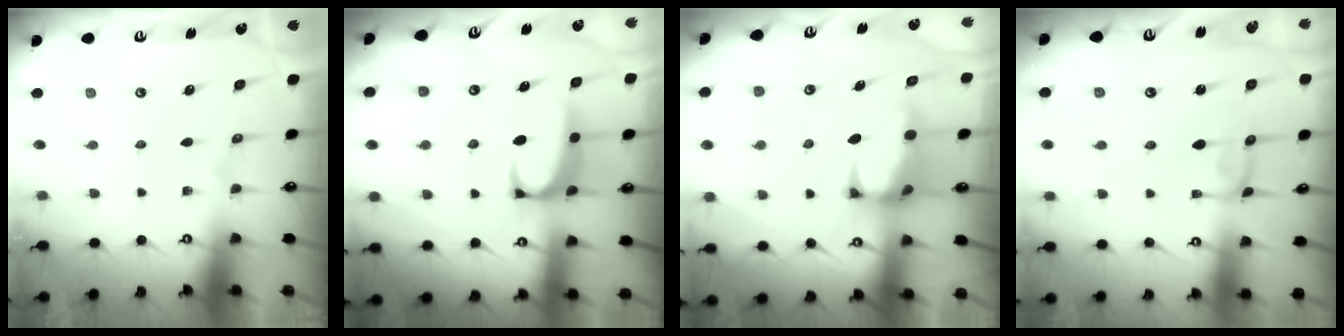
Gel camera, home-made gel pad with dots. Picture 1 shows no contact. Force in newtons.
{"total": 1.9, "press": 1.7, "slide": 0.8}
{"total": 1.5, "press": 1.1, "slide": 1.1}
{"total": 2.0, "press": 2.0, "slide": 0.1}